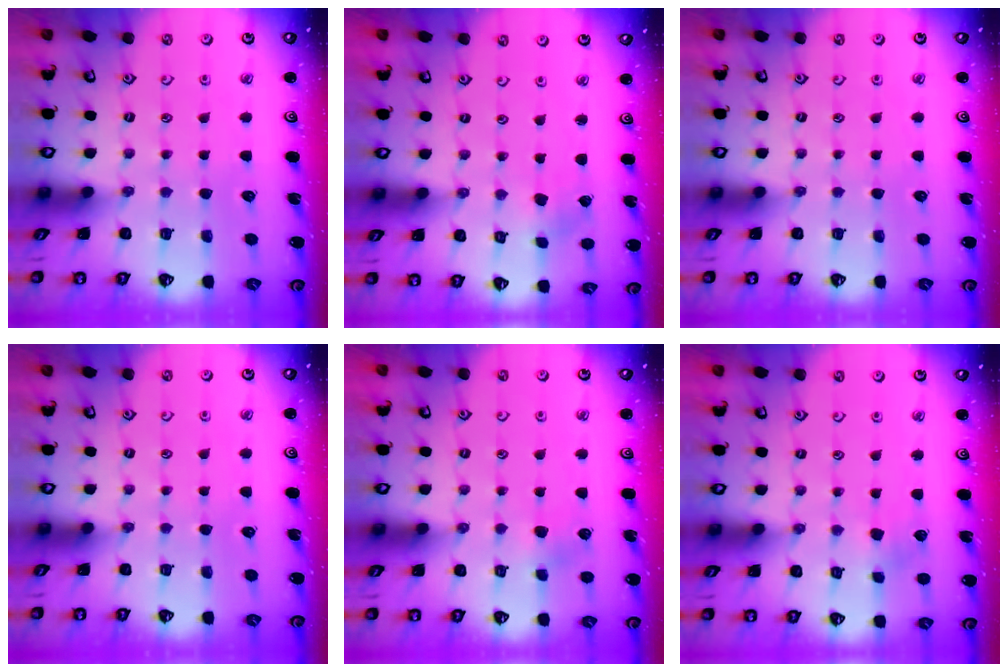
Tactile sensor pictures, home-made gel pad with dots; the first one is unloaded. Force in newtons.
{"total": 0.6, "press": 0.6, "slide": 0.2}
{"total": 0.0}
{"total": 0.0}
{"total": 2.2, "press": 2.2, "slide": 0.3}
{"total": 2.4, "press": 2.3, "slide": 0.4}